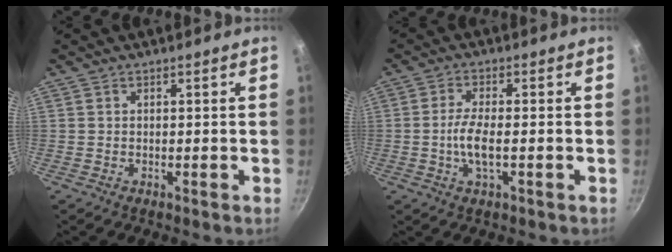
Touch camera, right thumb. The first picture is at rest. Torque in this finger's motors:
{"motor_torque": [-0.34, 0.50, 0.85, 0.08, 0.19]}